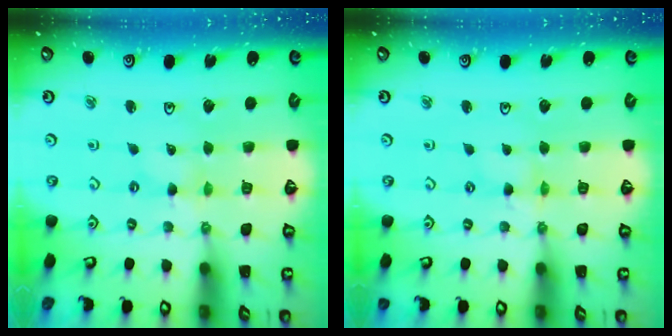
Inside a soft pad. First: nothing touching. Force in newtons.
{"total": 1.3, "press": 1.3, "slide": 0.2}